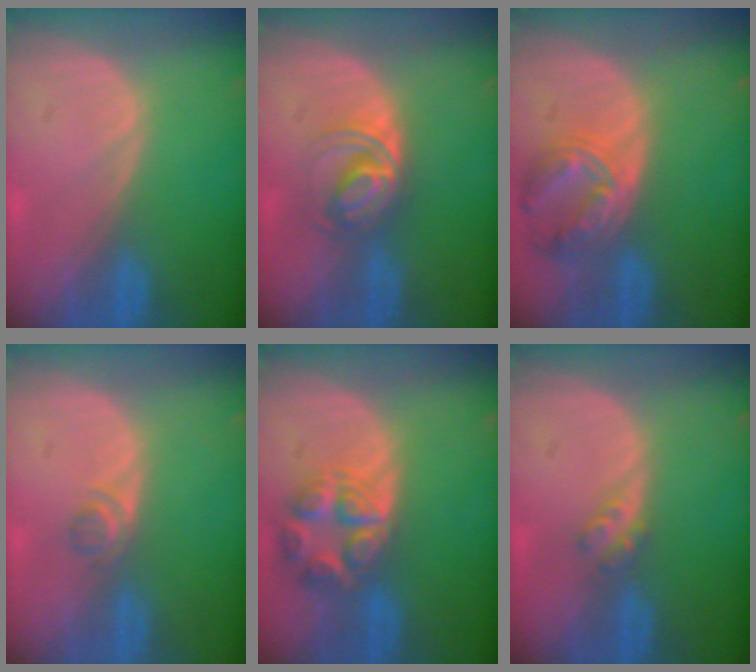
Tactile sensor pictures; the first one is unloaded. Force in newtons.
{"total": 5.7, "press": 5.4, "slide": 1.7}
{"total": 8.1, "press": 7.1, "slide": 3.9}
{"total": 1.9, "press": 1.7, "slide": 0.8}
{"total": 7.7, "press": 6.8, "slide": 3.7}
{"total": 2.5, "press": 2.1, "slide": 1.4}